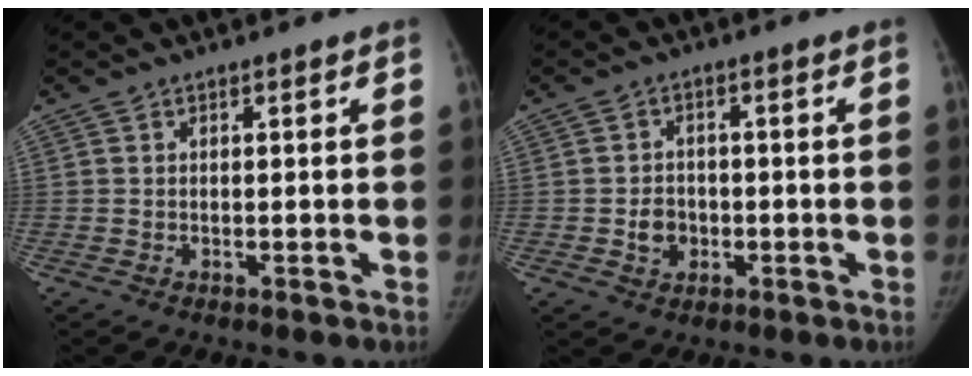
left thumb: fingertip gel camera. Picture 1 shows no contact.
{"total": 4.3, "force": [-1.1, 3.7, 1.9], "torque": [-0.010, 0.008, -0.018]}